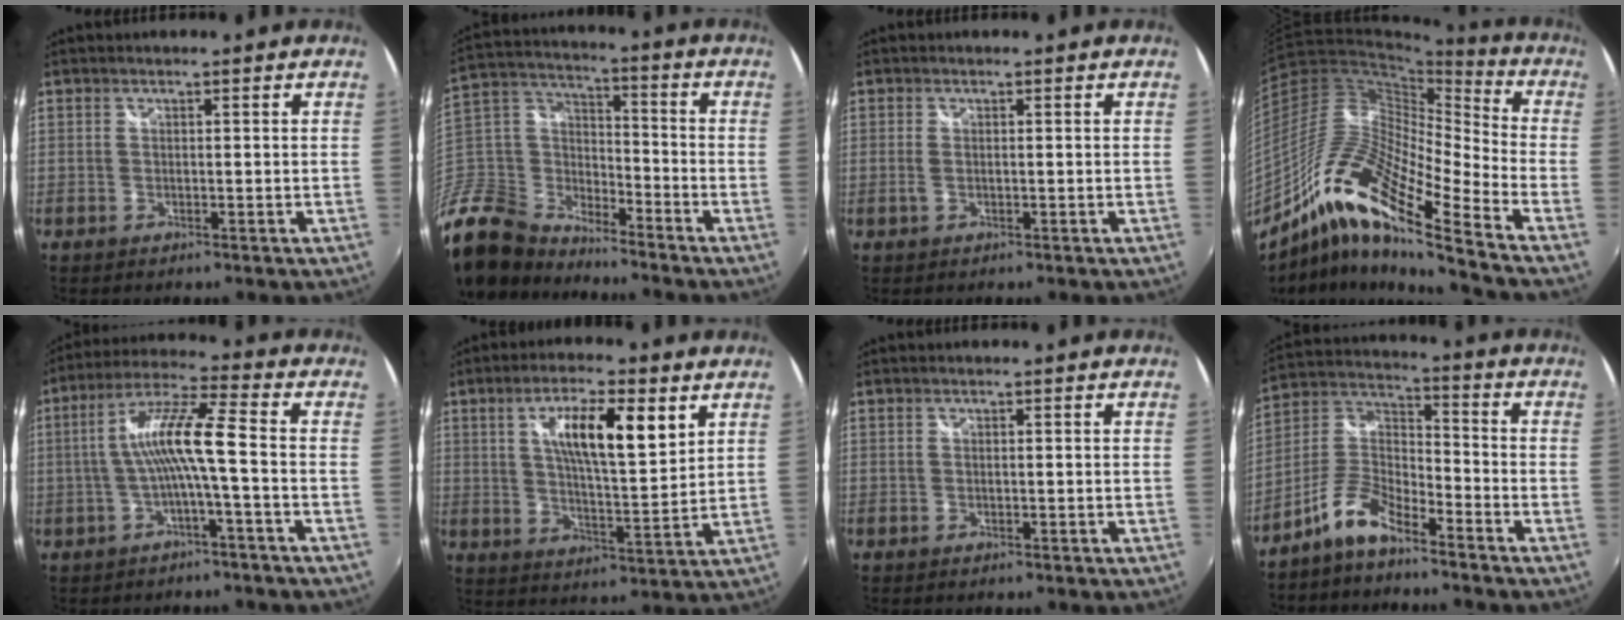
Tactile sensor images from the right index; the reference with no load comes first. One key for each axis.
{"total": 17.2, "fx": -13.8, "fy": 8.8, "fz": 5.5, "tx": -0.165, "ty": 0.019, "tz": -0.272}
{"total": 1.3, "fx": -0.1, "fy": 0.6, "fz": 1.1, "tx": -0.026, "ty": -0.001, "tz": -0.002}
{"total": 17.5, "fx": -11.2, "fy": 2.2, "fz": 13.3, "tx": -0.238, "ty": -0.009, "tz": -0.231}
{"total": 9.6, "fx": -1.8, "fy": 0.1, "fz": 9.4, "tx": -0.191, "ty": 0.016, "tz": -0.029}
{"total": 12.2, "fx": 5.1, "fy": 3.1, "fz": 10.7, "tx": -0.183, "ty": 0.005, "tz": 0.085}
{"total": 0.0}
{"total": 8.9, "fx": -6.4, "fy": 3.0, "fz": 5.4, "tx": -0.132, "ty": 0.021, "tz": -0.129}